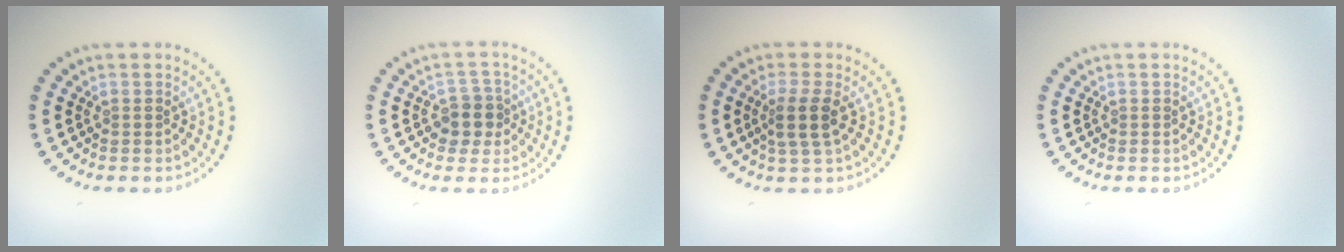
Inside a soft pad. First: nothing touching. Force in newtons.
{"total": 2.7, "press": 2.5, "slide": 1.1}
{"total": 2.5, "press": 2.0, "slide": 1.4}
{"total": 0.0}